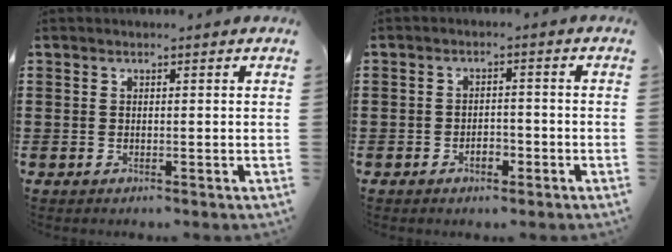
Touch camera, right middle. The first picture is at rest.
{"total": 2.6, "force": [-1.4, 1.3, 1.7], "torque": [-0.027, 0.001, -0.031]}